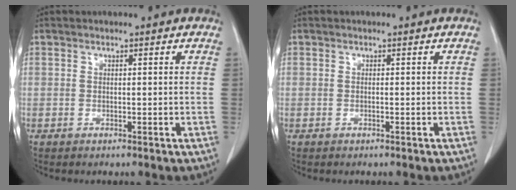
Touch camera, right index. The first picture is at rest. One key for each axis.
{"total": 0.0}